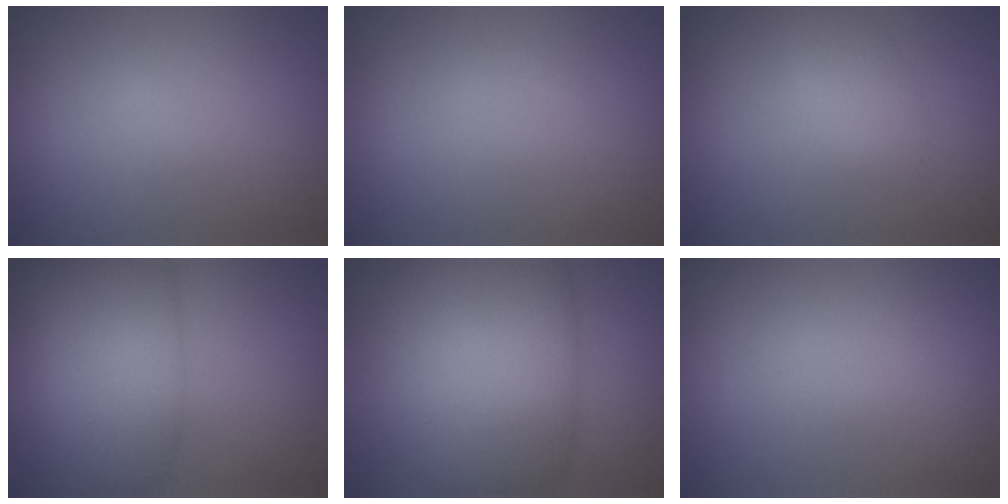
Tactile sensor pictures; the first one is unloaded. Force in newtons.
{"total": 0.0}
{"total": 1.7, "press": 1.7, "slide": 0.0}
{"total": 7.8, "press": 7.7, "slide": 0.5}
{"total": 11.6, "press": 11.6, "slide": 0.5}
{"total": 0.0}